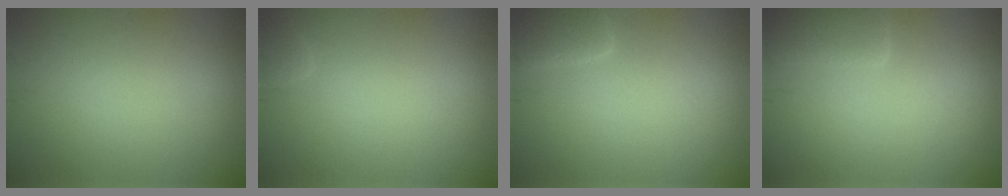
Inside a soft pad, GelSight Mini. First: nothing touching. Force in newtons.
{"total": 0.7, "press": 0.7, "slide": 0.1}
{"total": 2.6, "press": 2.6, "slide": 0.3}
{"total": 3.0, "press": 3.0, "slide": 0.3}